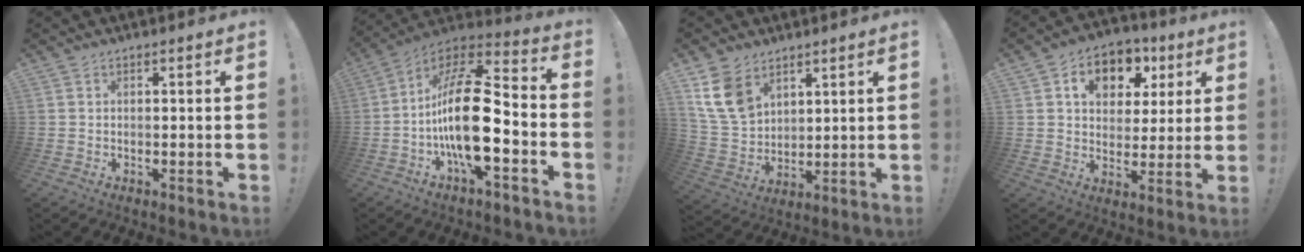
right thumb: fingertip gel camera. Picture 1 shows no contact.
{"total": 23.7, "force": [-4.0, 9.1, 21.5], "torque": [-0.401, 0.025, -0.063]}
{"total": 12.3, "force": [7.1, 8.3, 5.7], "torque": [-0.117, -0.032, 0.145]}
{"total": 11.6, "force": [4.5, 8.8, 6.0], "torque": [-0.093, -0.010, 0.087]}